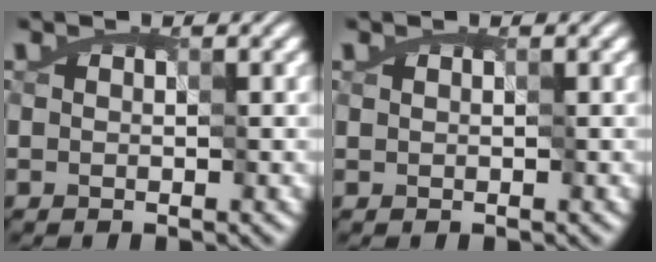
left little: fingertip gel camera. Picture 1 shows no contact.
{"total": 0.0}